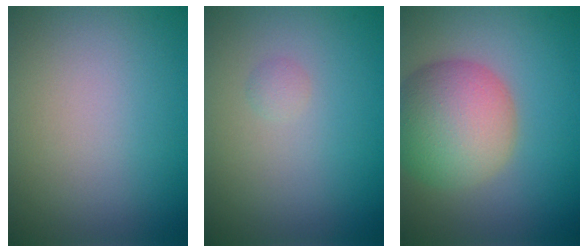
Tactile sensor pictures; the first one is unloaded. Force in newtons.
{"total": 0.6, "press": 0.6, "slide": 0.0}
{"total": 8.5, "press": 8.4, "slide": 0.5}